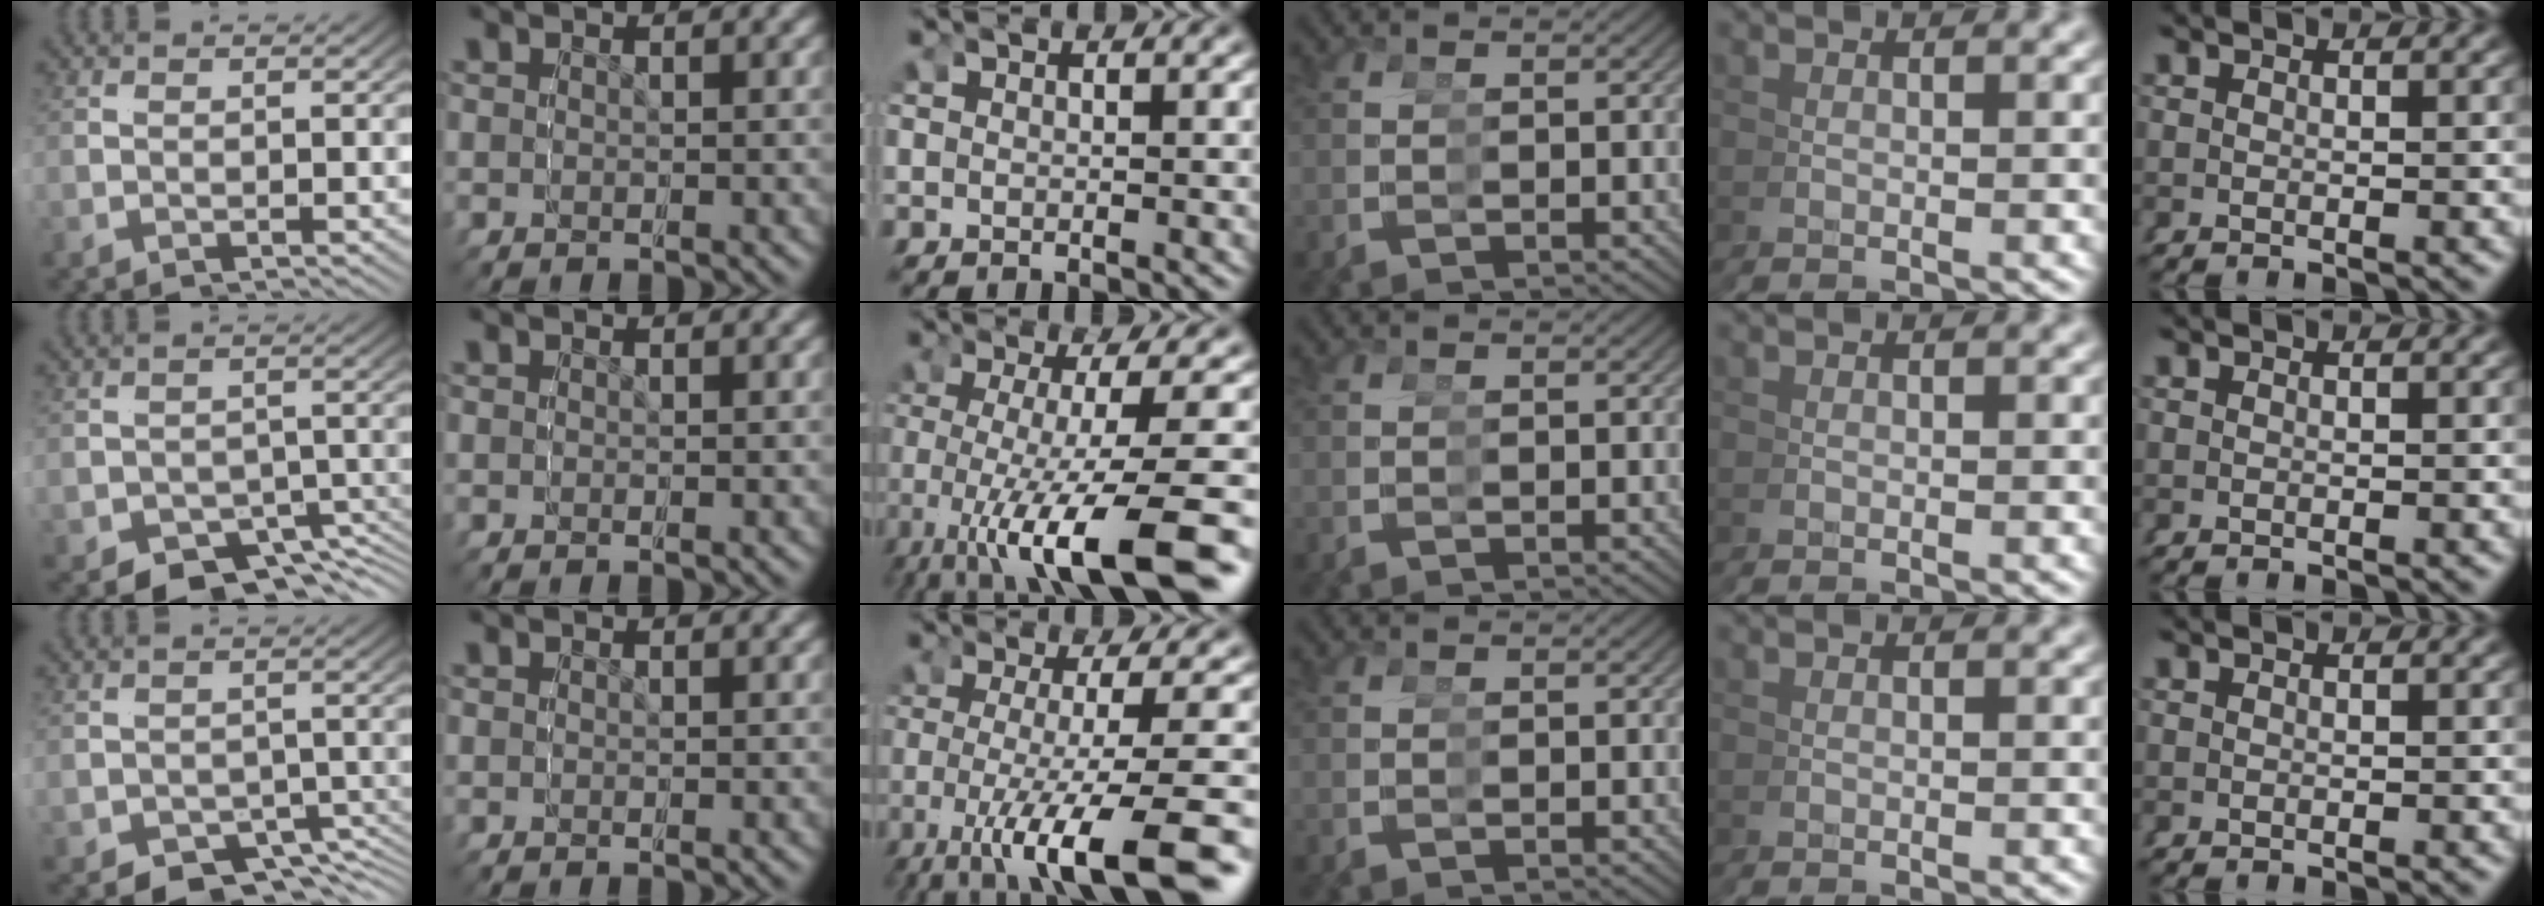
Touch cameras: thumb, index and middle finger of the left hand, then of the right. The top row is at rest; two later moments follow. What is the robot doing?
{"motion": "grasp_and_lifting", "object": "glue stick"}